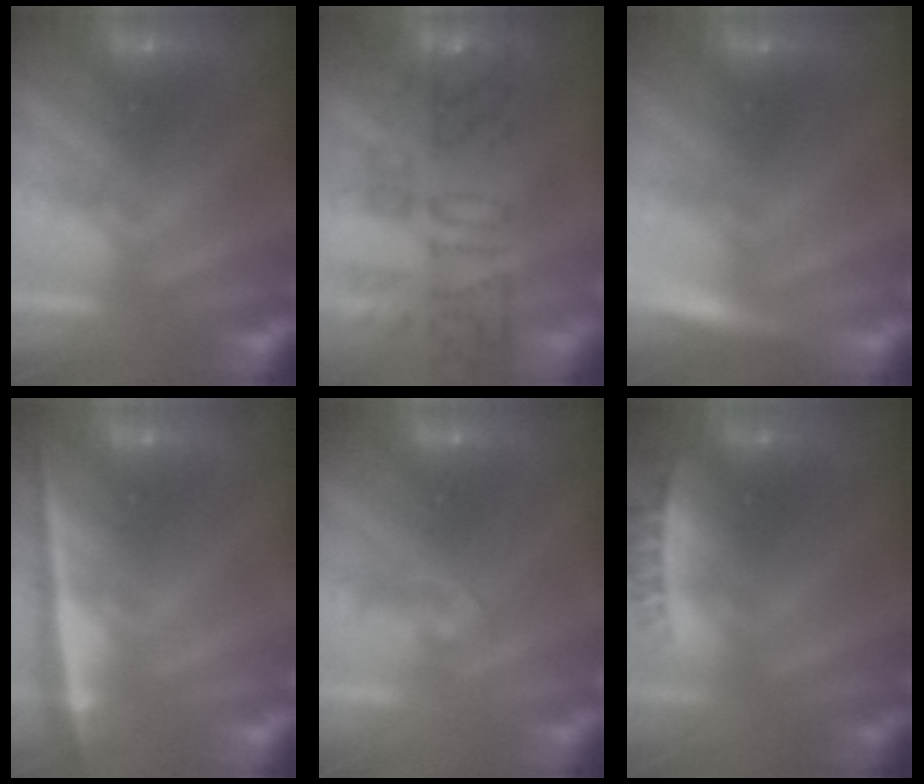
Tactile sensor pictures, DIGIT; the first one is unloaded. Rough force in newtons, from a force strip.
{"total": 8.9}
{"total": 3.8}
{"total": 1.9}
{"total": 2.3}
{"total": 2.7}